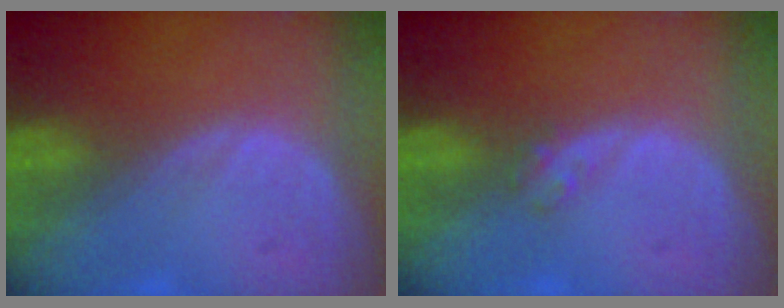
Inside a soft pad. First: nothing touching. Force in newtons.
{"total": 1.6, "press": 1.4, "slide": 0.8}